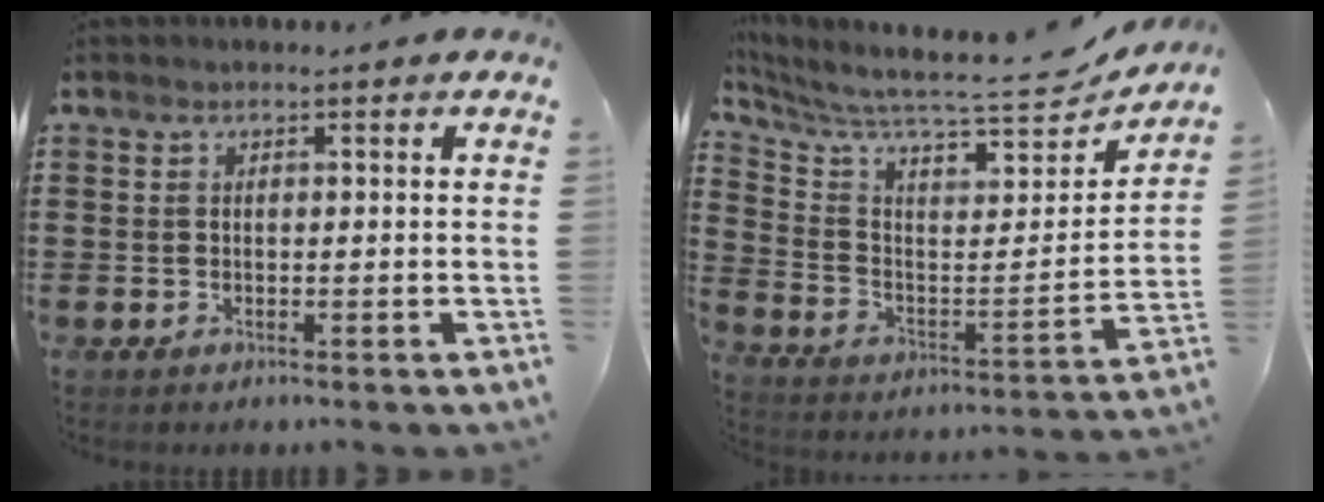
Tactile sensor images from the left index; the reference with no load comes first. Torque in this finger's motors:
{"motor_torque": [1.21, -0.93, 0.76, 0.15]}